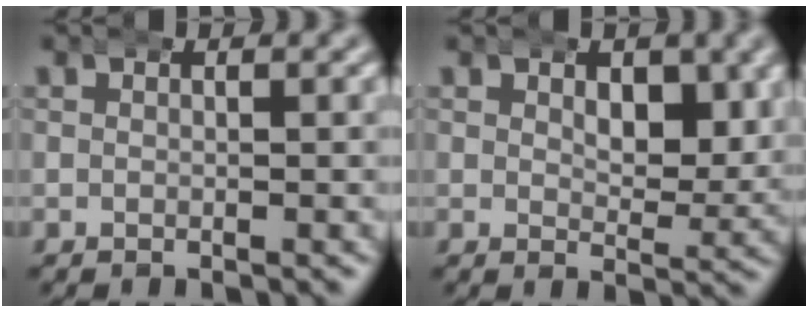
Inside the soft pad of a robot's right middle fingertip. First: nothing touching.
{"total": 3.6, "force": [1.7, 1.9, 2.5], "torque": [-0.035, -0.018, 0.030]}